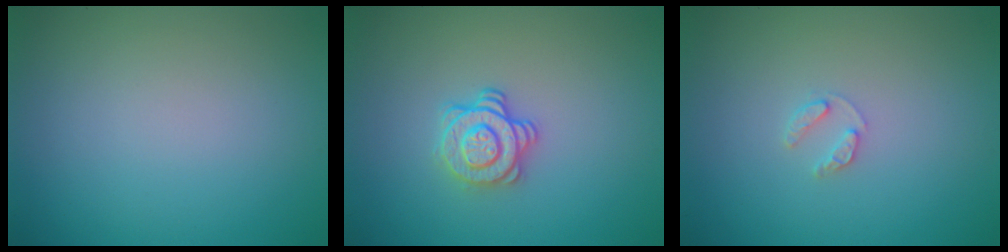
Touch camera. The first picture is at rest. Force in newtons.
{"total": 2.9, "press": 2.5, "slide": 1.3}
{"total": 1.1, "press": 1.1, "slide": 0.2}